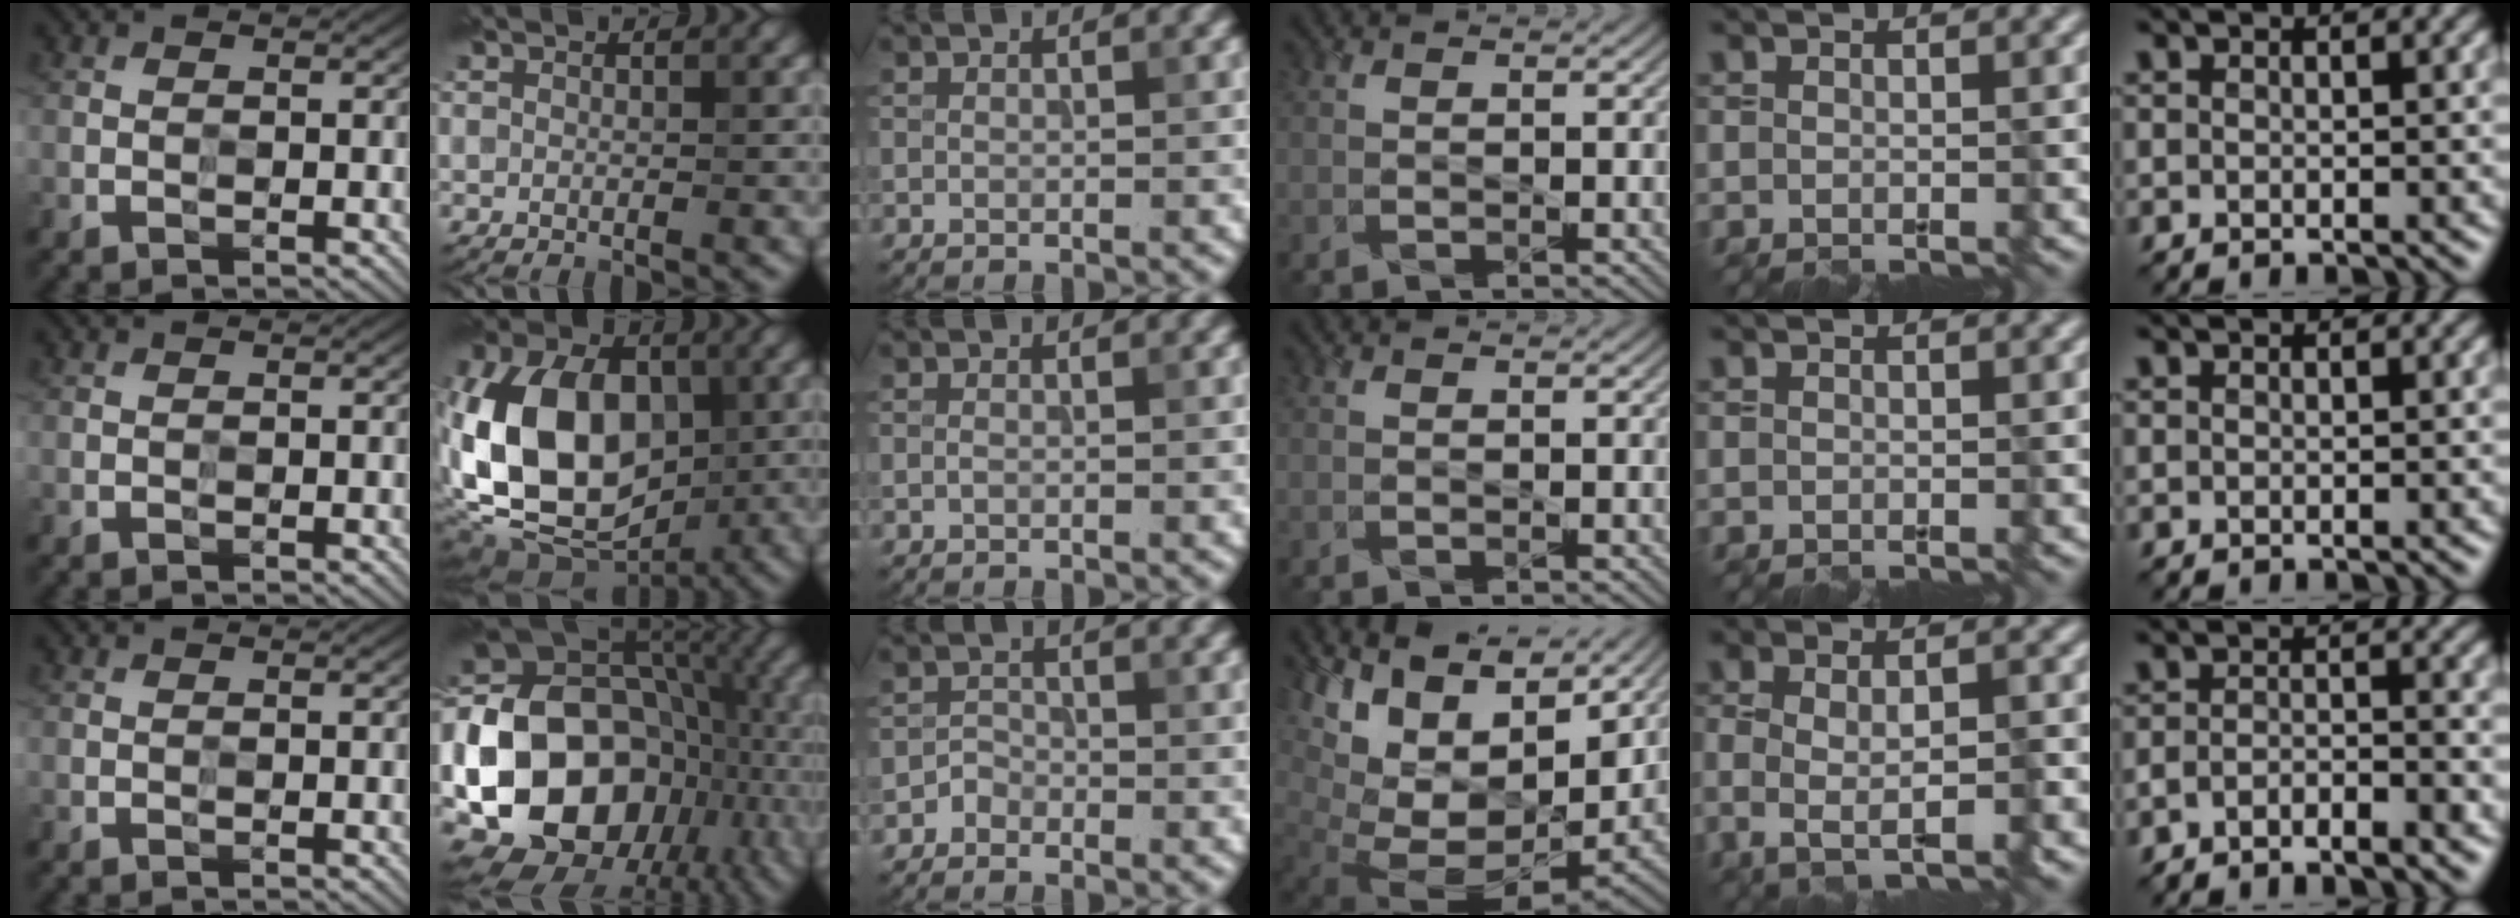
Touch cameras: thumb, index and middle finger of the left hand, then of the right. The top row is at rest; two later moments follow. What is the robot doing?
{"motion": "wipe", "object": "paper plate"}